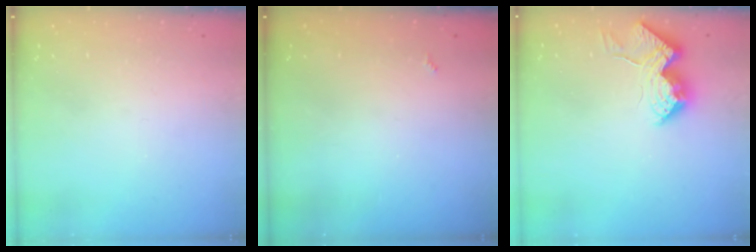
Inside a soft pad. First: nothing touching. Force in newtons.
{"total": 2.1, "press": 2.1, "slide": 0.4}
{"total": 19.9, "press": 19.9, "slide": 0.4}